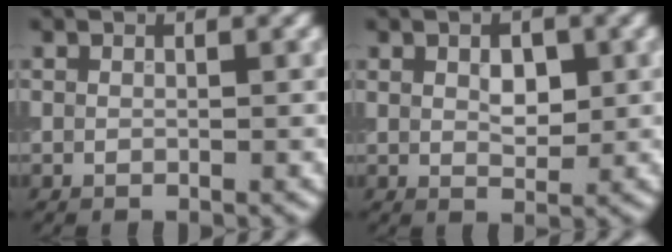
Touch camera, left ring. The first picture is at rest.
{"total": 2.4, "force": [0.7, 1.3, 1.8], "torque": [-0.029, 0.001, 0.012]}